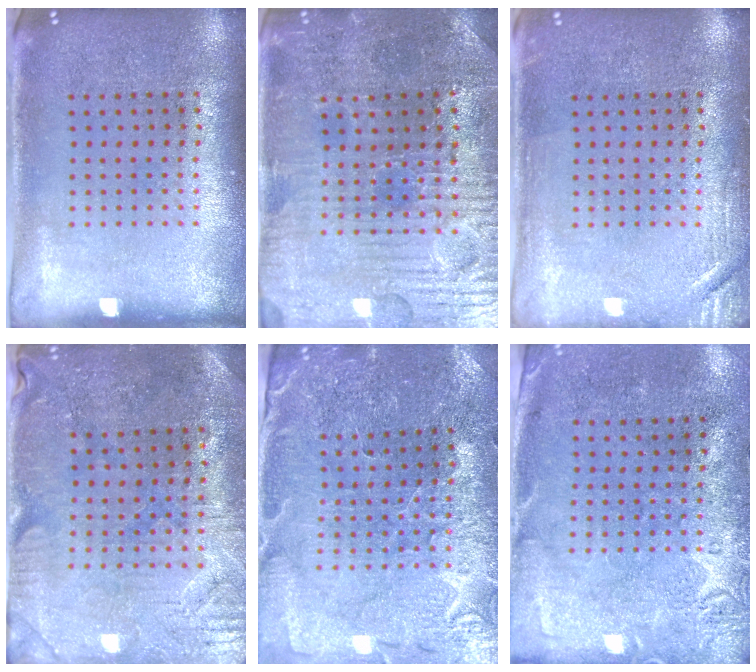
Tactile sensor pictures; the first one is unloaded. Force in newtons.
{"total": 3.6, "press": 3.6, "slide": 0.4}
{"total": 1.8, "press": 1.8, "slide": 0.3}
{"total": 0.8, "press": 0.6, "slide": 0.5}
{"total": 1.5, "press": 1.5, "slide": 0.1}
{"total": 2.8, "press": 2.1, "slide": 1.7}